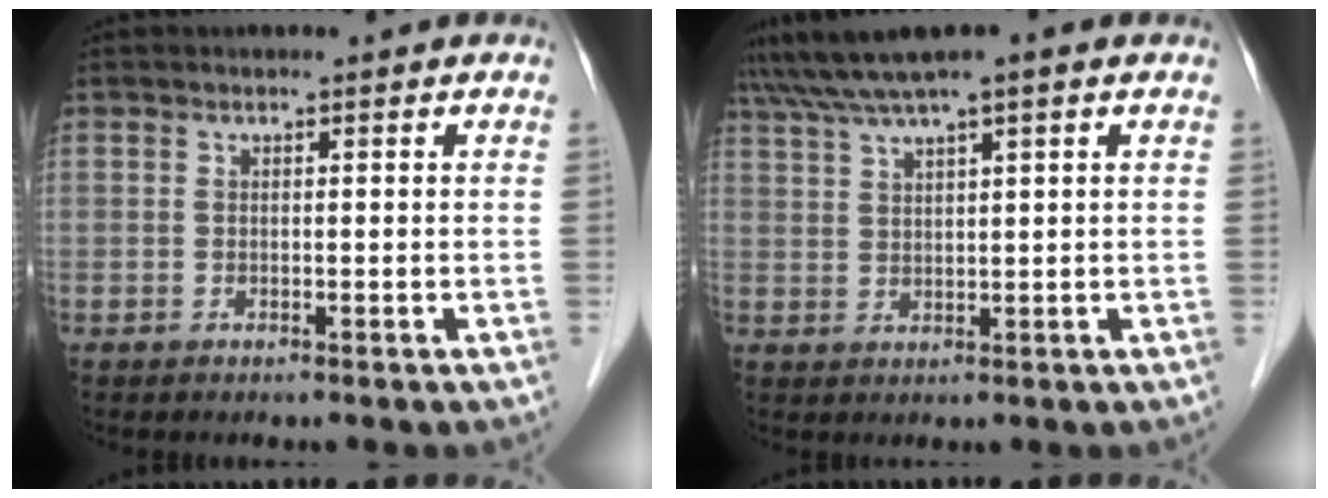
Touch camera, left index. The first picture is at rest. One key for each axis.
{"total": 6.3, "fx": 4.6, "fy": -0.2, "fz": 4.3, "tx": -0.086, "ty": 0.035, "tz": 0.085}